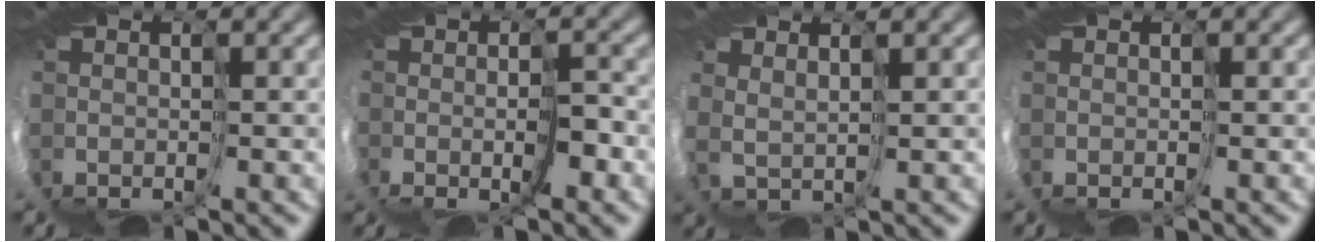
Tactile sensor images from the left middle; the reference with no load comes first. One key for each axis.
{"total": 2.1, "fx": -0.3, "fy": -1.0, "fz": 1.8, "tx": -0.039, "ty": -0.012, "tz": -0.009}
{"total": 2.4, "fx": 2.4, "fy": -0.3, "fz": -0.2, "tx": -0.009, "ty": 0.007, "tz": 0.053}
{"total": 0.0}